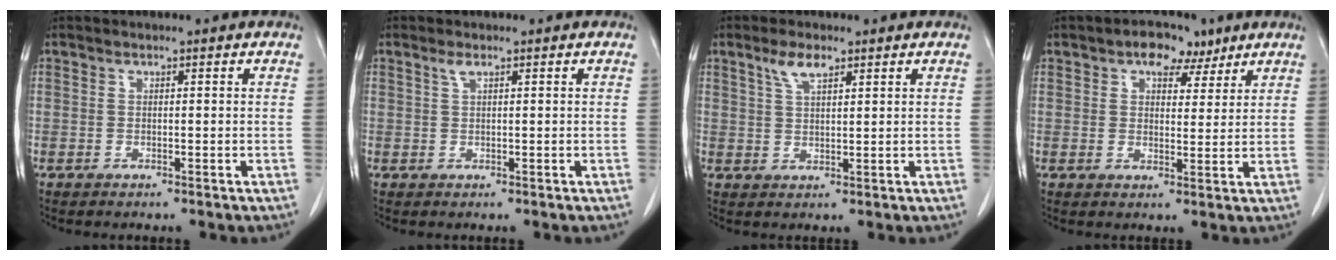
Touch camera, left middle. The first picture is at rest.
{"total": 1.0, "force": [0.7, 0.1, 0.8], "torque": [-0.020, 0.003, 0.014]}
{"total": 3.7, "force": [2.4, 1.1, 2.6], "torque": [-0.057, 0.005, 0.050]}
{"total": 5.6, "force": [3.5, 3.2, 2.9], "torque": [-0.037, 0.014, 0.053]}